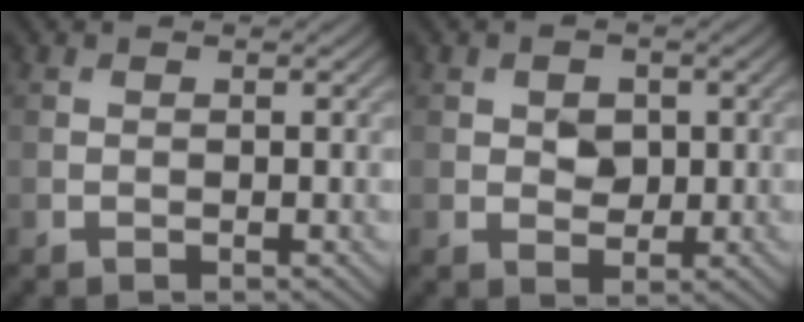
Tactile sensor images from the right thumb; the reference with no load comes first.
{"total": 2.6, "force": [0.4, 2.1, 1.6], "torque": [-0.033, -0.003, 0.001]}